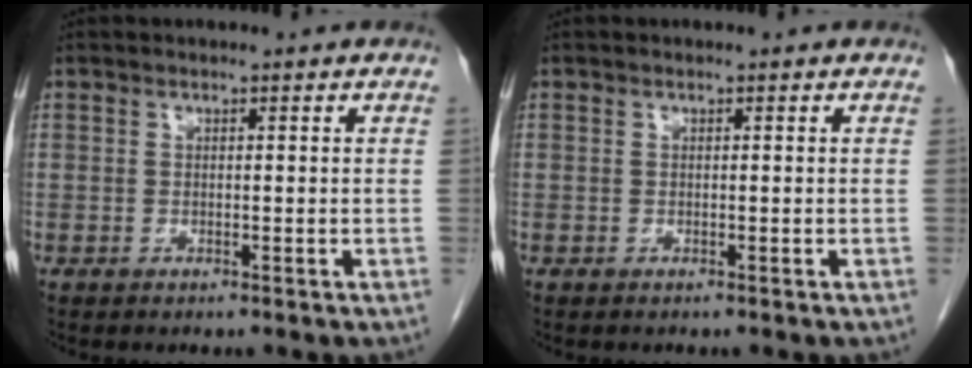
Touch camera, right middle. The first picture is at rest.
{"total": 0.0}